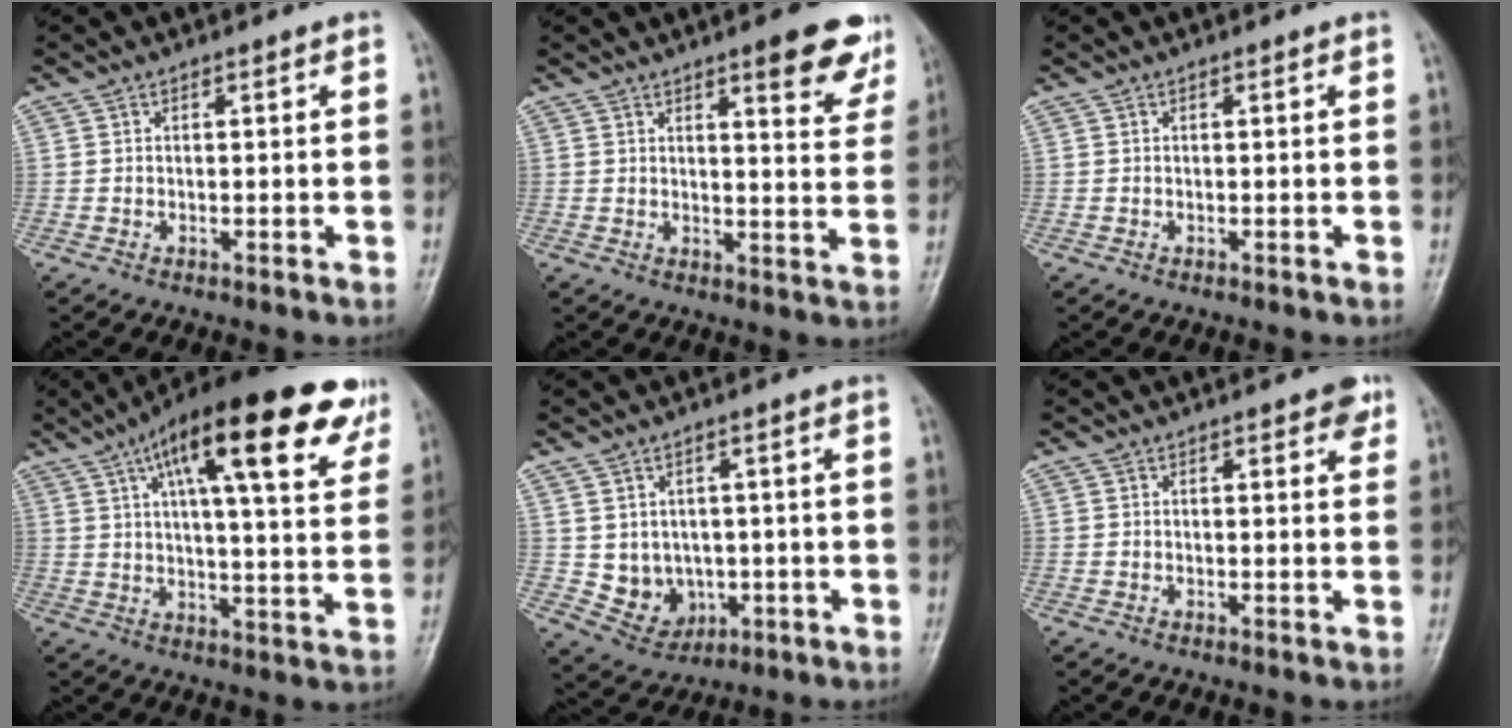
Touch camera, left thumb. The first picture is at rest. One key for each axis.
{"total": 9.8, "fx": 6.2, "fy": 2.8, "fz": 7.0, "tx": -0.056, "ty": -0.033, "tz": 0.072}
{"total": 0.0}
{"total": 23.8, "fx": 12.2, "fy": 6.8, "fz": 19.3, "tx": -0.273, "ty": -0.008, "tz": 0.178}
{"total": 6.7, "fx": -0.3, "fy": 5.9, "fz": 3.2, "tx": -0.023, "ty": -0.001, "tz": 0.015}
{"total": 2.7, "fx": 1.5, "fy": 1.2, "fz": 2.0, "tx": -0.013, "ty": -0.003, "tz": 0.014}